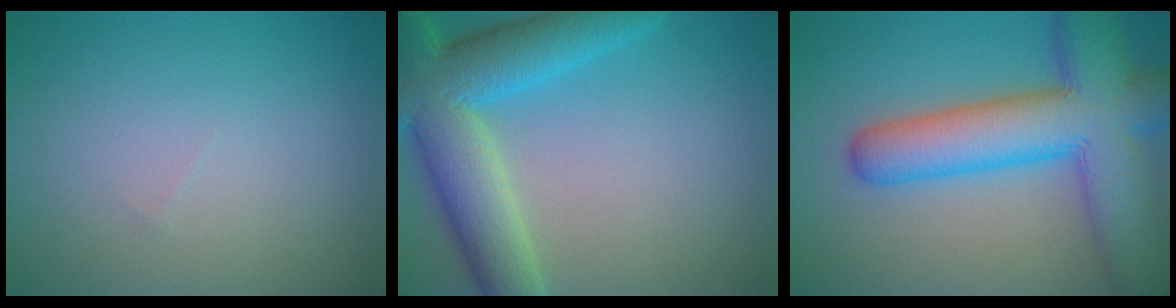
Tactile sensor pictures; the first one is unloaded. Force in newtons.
{"total": 9.6, "press": 9.6, "slide": 0.5}
{"total": 11.0, "press": 11.0, "slide": 0.6}